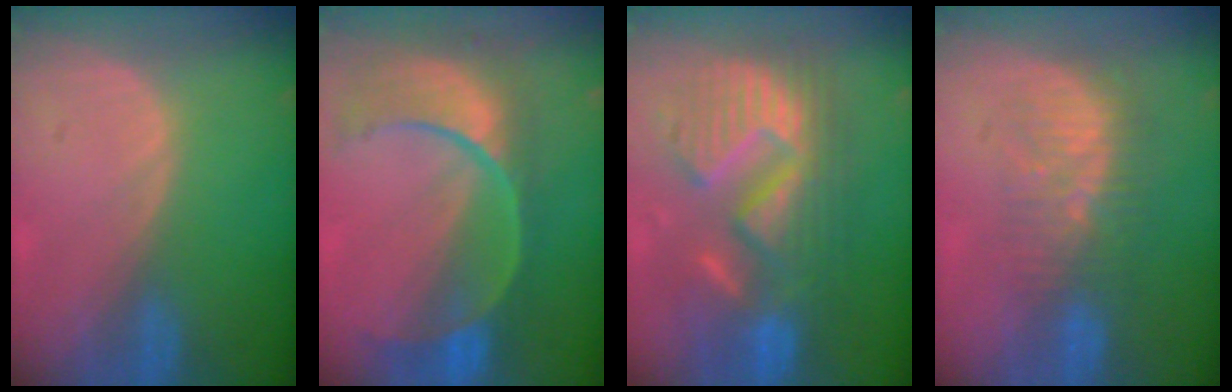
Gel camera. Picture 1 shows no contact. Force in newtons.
{"total": 11.2, "press": 9.4, "slide": 6.1}
{"total": 12.9, "press": 12.8, "slide": 1.4}
{"total": 7.8, "press": 7.4, "slide": 2.6}